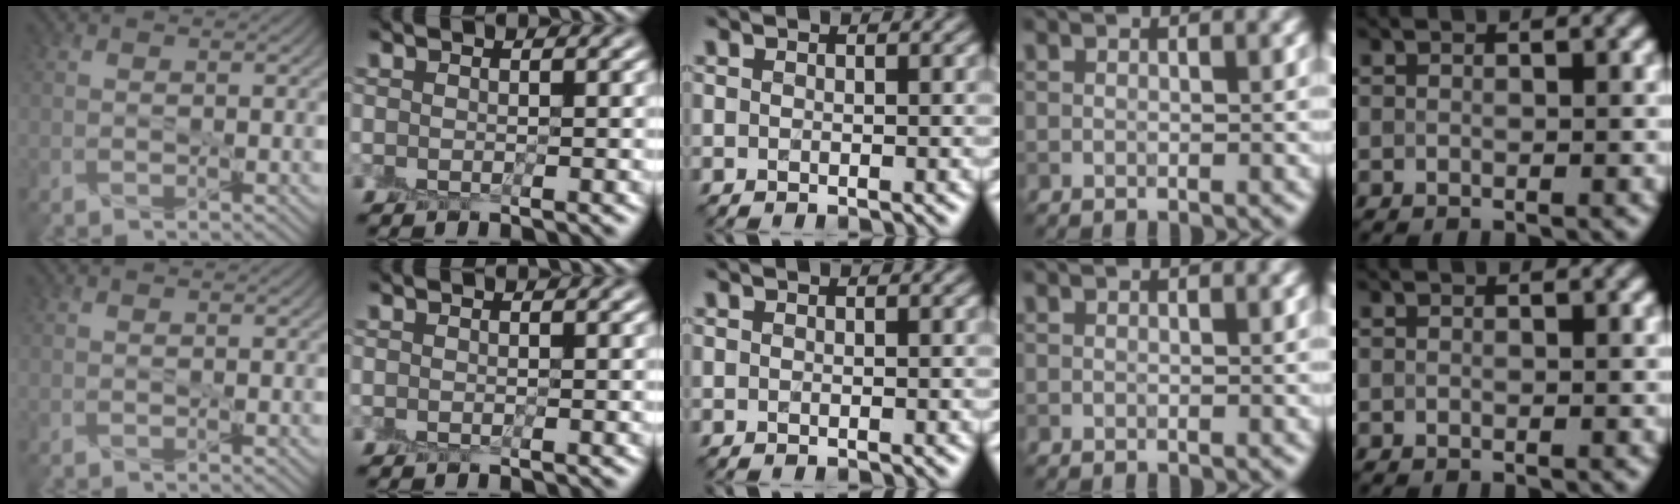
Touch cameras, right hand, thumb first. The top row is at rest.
{}